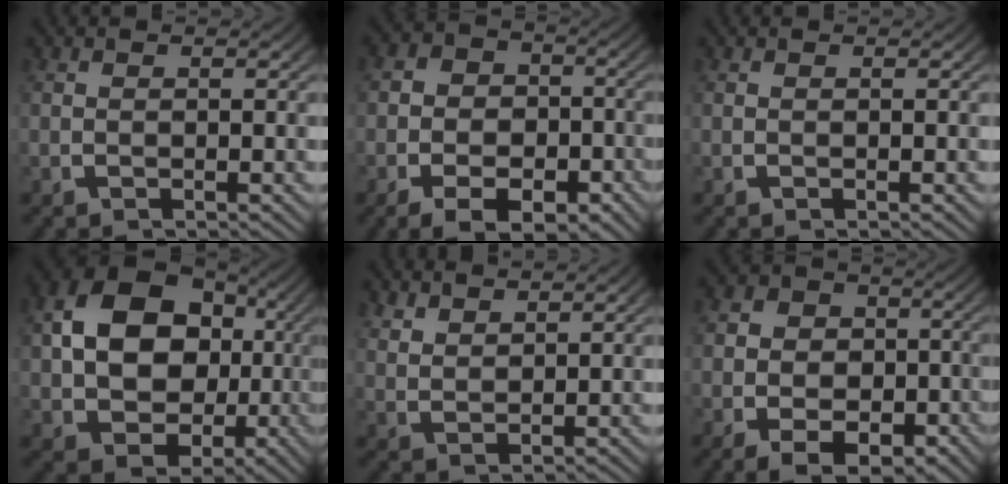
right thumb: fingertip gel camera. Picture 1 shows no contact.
{"total": 6.6, "force": [-2.3, 4.9, 3.8], "torque": [-0.059, -0.028, -0.031]}
{"total": 0.0}
{"total": 12.6, "force": [1.2, 9.3, 8.5], "torque": [-0.187, -0.041, 0.037]}
{"total": 2.6, "force": [2.3, 0.8, 0.8], "torque": [-0.012, 0.000, 0.051]}
{"total": 7.4, "force": [-1.9, 5.8, 4.2], "torque": [-0.076, -0.033, -0.021]}